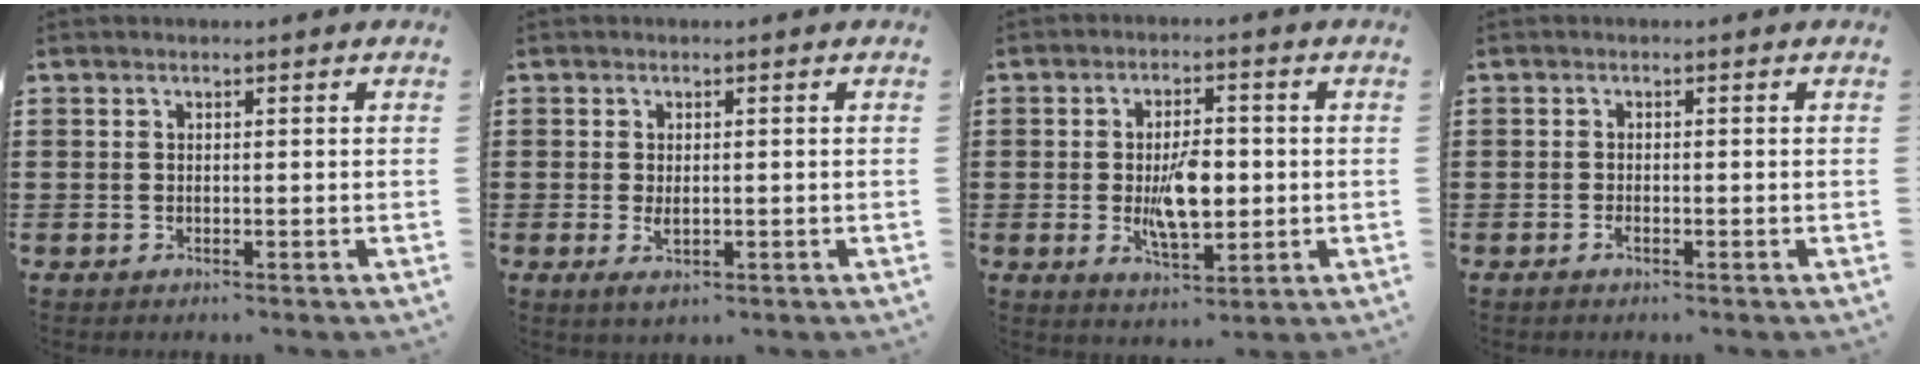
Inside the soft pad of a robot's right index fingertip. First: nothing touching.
{"total": 1.9, "force": [-0.2, 0.7, 1.7], "torque": [-0.034, -0.002, -0.003]}
{"total": 7.8, "force": [-0.6, 3.6, 6.9], "torque": [-0.119, -0.005, -0.016]}
{"total": 1.0, "force": [-0.7, 0.1, 0.7], "torque": [-0.015, -0.007, -0.012]}